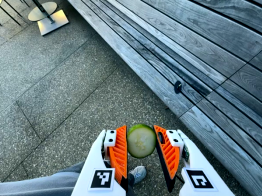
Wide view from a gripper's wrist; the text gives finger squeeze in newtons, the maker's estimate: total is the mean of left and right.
{"total": 11.2, "left": 11.7, "right": 10.8}